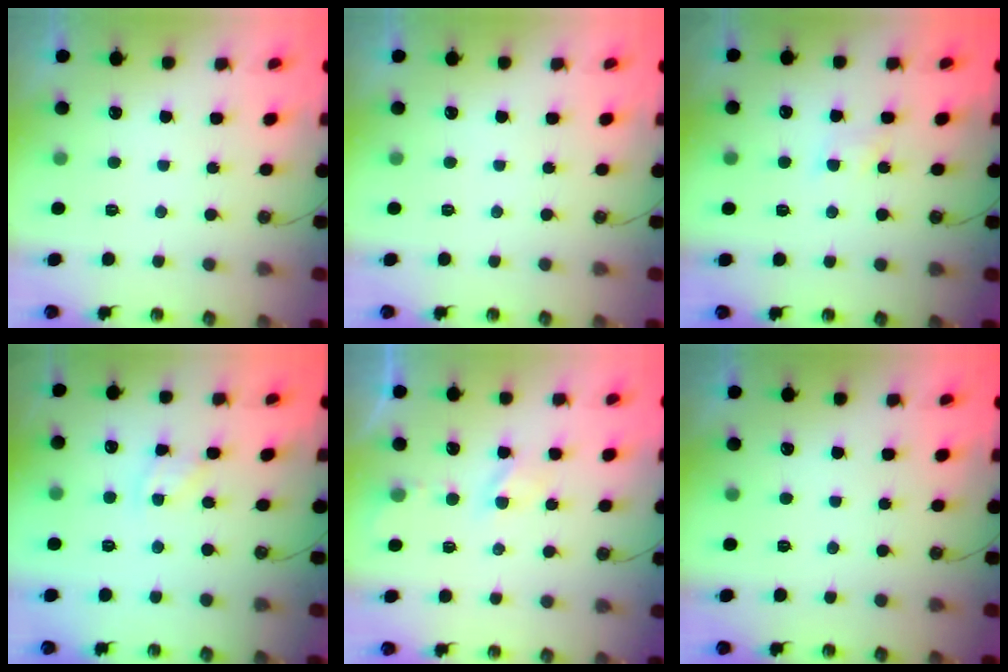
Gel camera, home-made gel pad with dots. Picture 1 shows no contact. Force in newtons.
{"total": 0.0}
{"total": 4.4, "press": 4.3, "slide": 0.6}
{"total": 3.1, "press": 3.0, "slide": 0.5}
{"total": 2.7, "press": 2.6, "slide": 0.4}
{"total": 0.0}